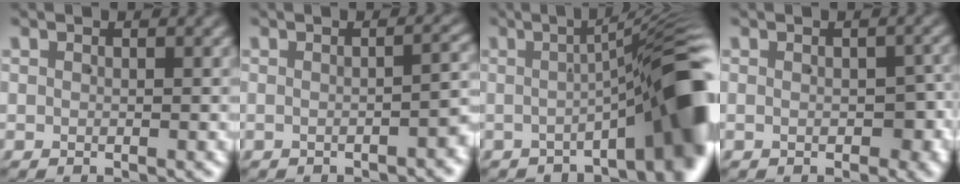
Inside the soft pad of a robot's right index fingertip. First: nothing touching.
{"total": 1.8, "force": [-1.3, 0.2, 1.2], "torque": [-0.022, 0.008, -0.025]}
{"total": 10.9, "force": [-3.0, 3.0, 10.1], "torque": [-0.108, 0.015, -0.048]}
{"total": 2.3, "force": [-0.9, 1.6, 1.4], "torque": [-0.014, -0.005, -0.013]}